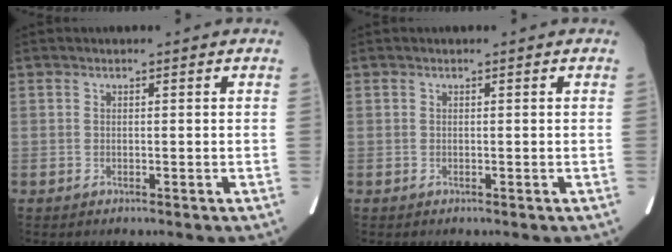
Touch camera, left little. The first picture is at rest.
{"total": 0.0}